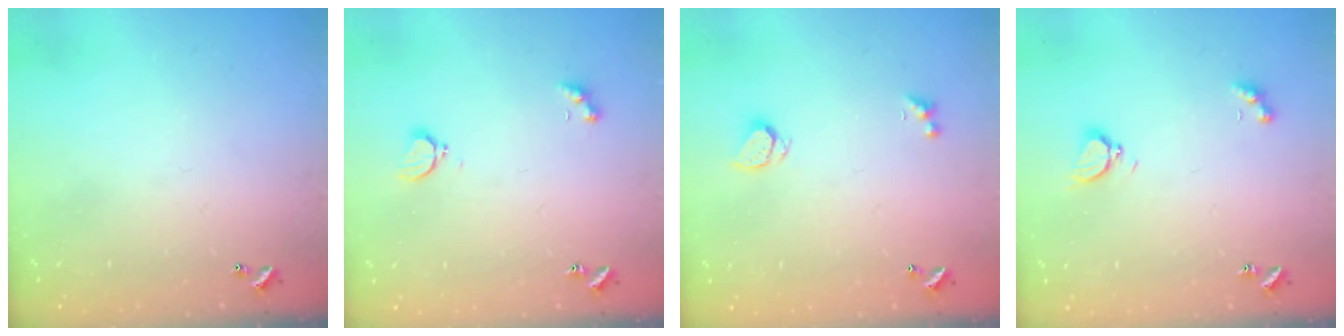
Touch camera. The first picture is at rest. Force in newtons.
{"total": 2.8, "press": 2.8, "slide": 0.6}
{"total": 2.0, "press": 2.0, "slide": 0.5}
{"total": 2.9, "press": 2.8, "slide": 0.7}